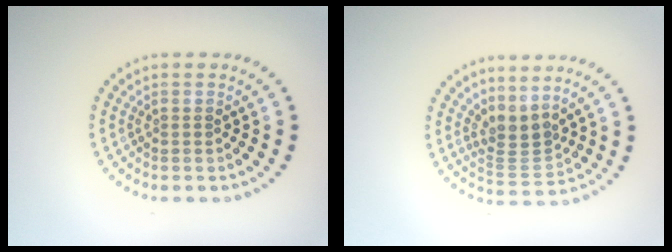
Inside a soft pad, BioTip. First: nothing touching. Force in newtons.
{"total": 2.8, "press": 2.0, "slide": 2.0}